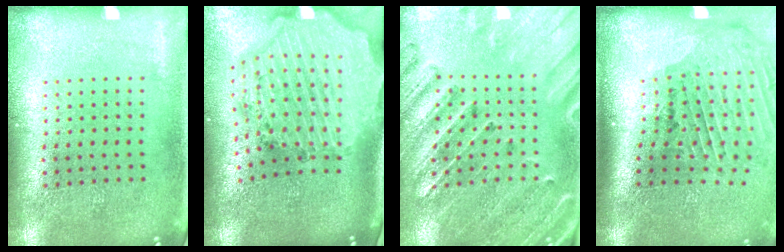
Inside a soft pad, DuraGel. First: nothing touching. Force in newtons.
{"total": 4.1, "press": 3.3, "slide": 2.5}
{"total": 2.9, "press": 2.7, "slide": 0.9}
{"total": 2.0, "press": 1.7, "slide": 1.1}